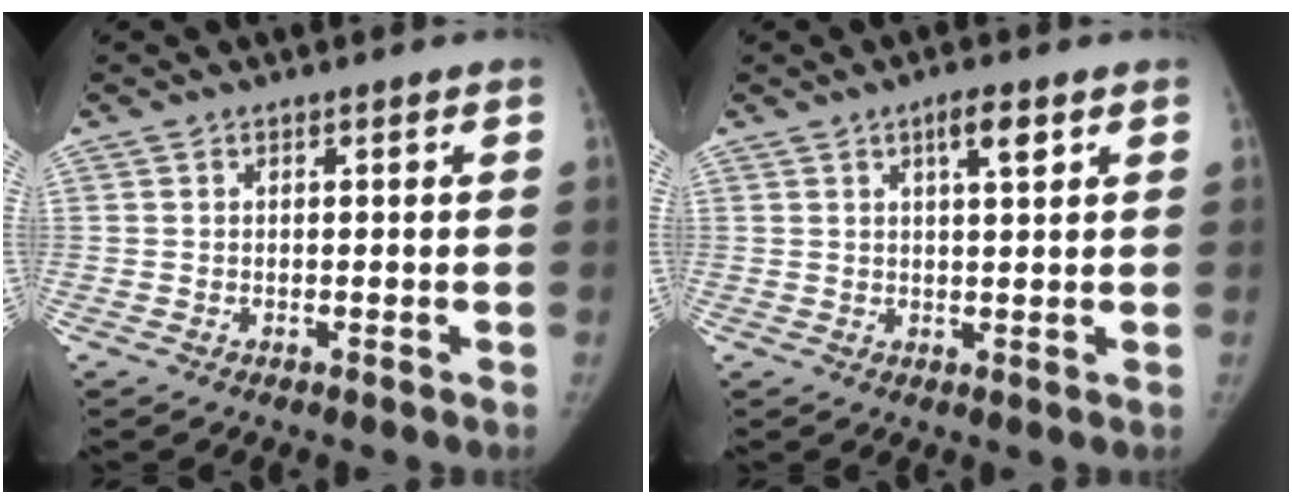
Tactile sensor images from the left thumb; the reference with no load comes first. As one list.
[{"total": 3.8, "force": [1.9, 0.9, 3.2], "torque": [-0.049, -0.005, 0.031]}]